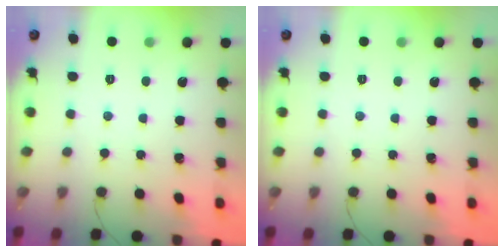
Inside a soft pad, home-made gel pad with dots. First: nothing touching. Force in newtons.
{"total": 0.0}